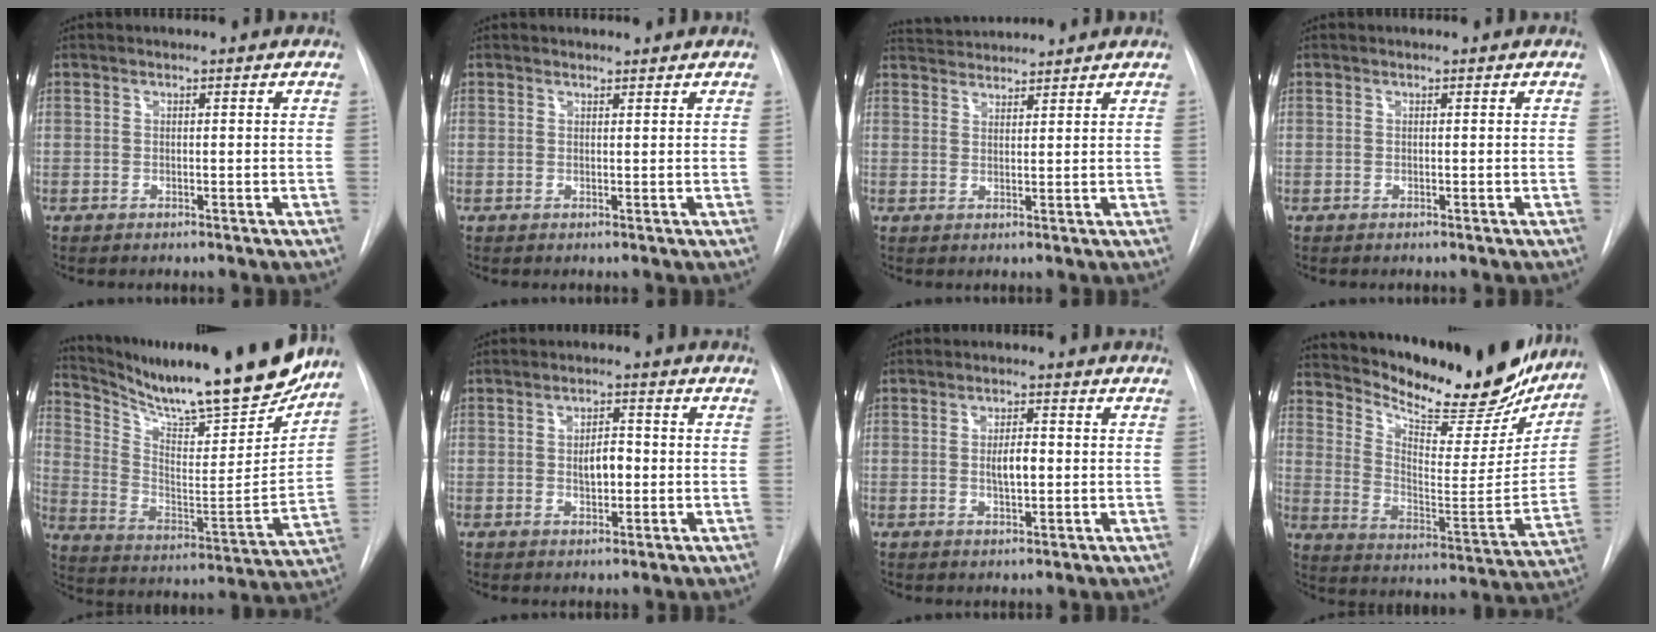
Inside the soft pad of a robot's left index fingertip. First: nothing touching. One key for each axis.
{"total": 2.2, "fx": 2.1, "fy": 0.4, "fz": 0.3, "tx": -0.007, "ty": 0.009, "tz": 0.026}
{"total": 5.7, "fx": 5.6, "fy": 0.3, "fz": 0.8, "tx": -0.022, "ty": 0.031, "tz": 0.092}
{"total": 0.0}
{"total": 24.1, "fx": 20.8, "fy": 2.9, "fz": 11.7, "tx": -0.202, "ty": -0.056, "tz": 0.314}
{"total": 3.9, "fx": -0.3, "fy": 1.9, "fz": 3.5, "tx": -0.053, "ty": -0.001, "tz": -0.002}
{"total": 3.6, "fx": -0.2, "fy": 1.2, "fz": 3.3, "tx": -0.056, "ty": -0.002, "tz": -0.003}
{"total": 26.4, "fx": 22.5, "fy": 7.4, "fz": 11.5, "tx": -0.187, "ty": -0.049, "tz": 0.307}